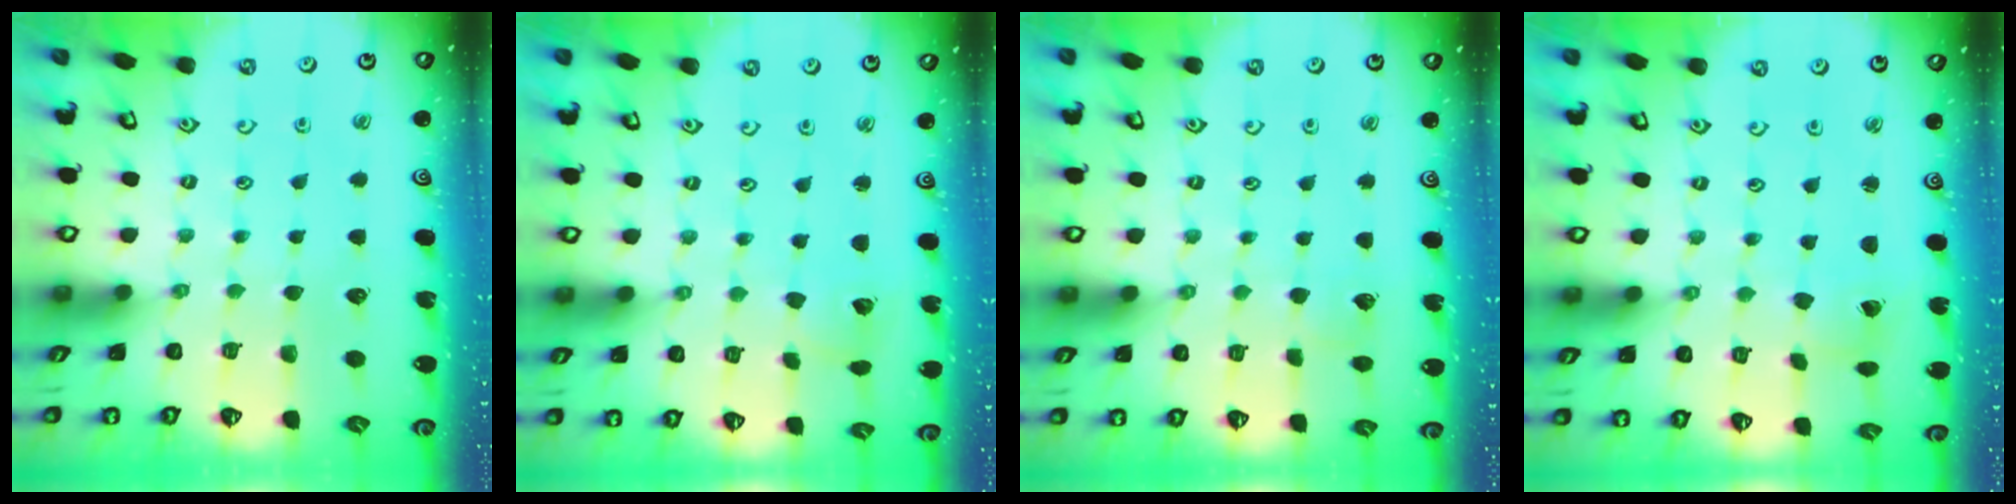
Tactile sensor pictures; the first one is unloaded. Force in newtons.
{"total": 2.3, "press": 2.3, "slide": 0.4}
{"total": 2.9, "press": 2.9, "slide": 0.3}
{"total": 2.8, "press": 2.8, "slide": 0.1}